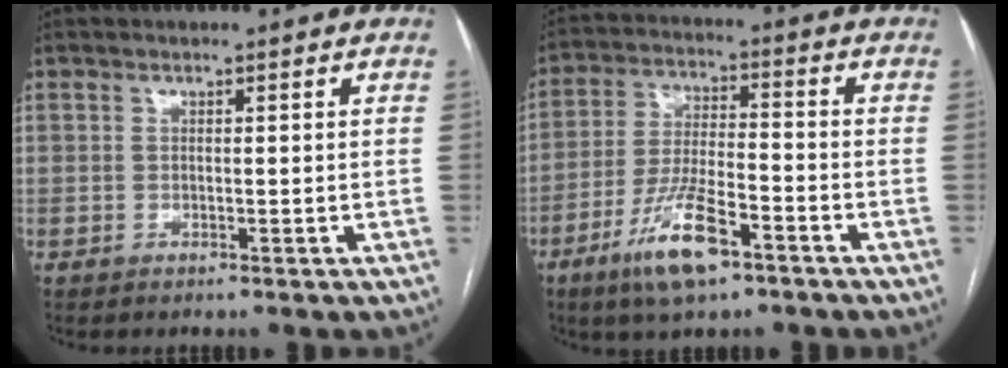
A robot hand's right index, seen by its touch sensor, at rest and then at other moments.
{"total": 10.8, "force": [-6.2, 2.3, 8.5], "torque": [-0.170, -0.012, -0.113]}